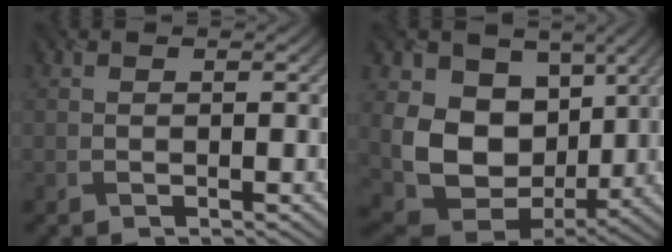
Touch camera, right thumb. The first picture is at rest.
{"total": 13.1, "force": [2.1, 10.1, 8.0], "torque": [-0.174, -0.025, 0.039]}